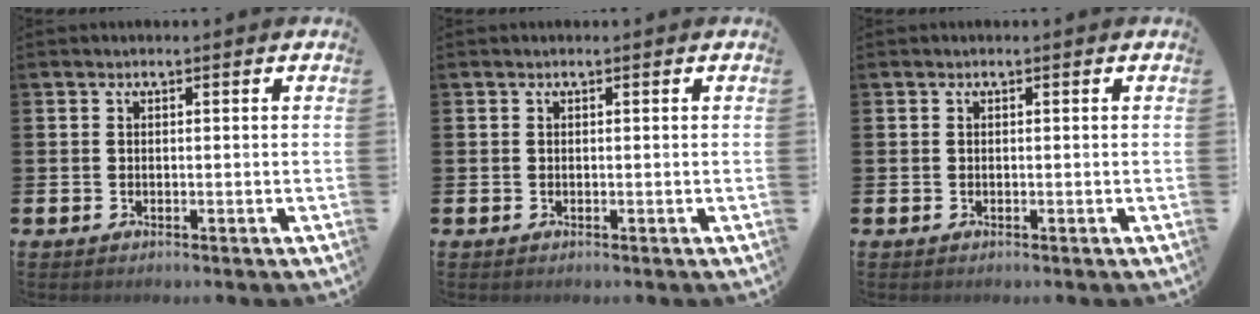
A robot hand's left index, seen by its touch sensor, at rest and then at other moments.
{"total": 0.0}
{"total": 0.0}